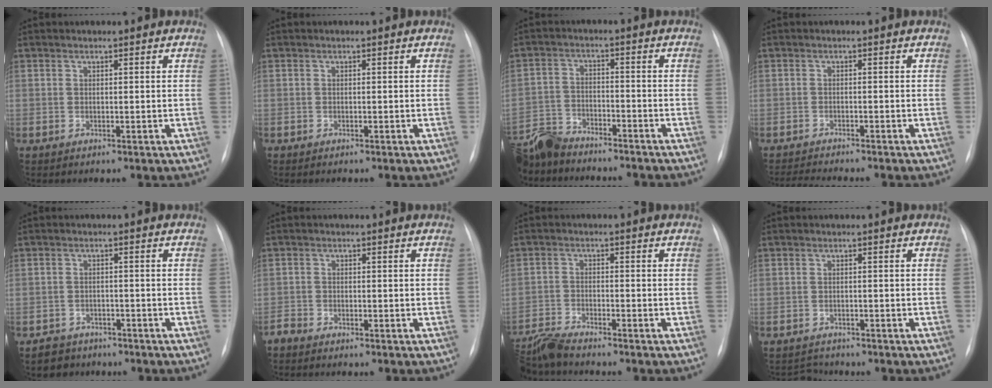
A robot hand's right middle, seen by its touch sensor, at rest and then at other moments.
{"total": 0.0}
{"total": 12.7, "force": [-11.5, 3.9, 3.7], "torque": [-0.086, 0.007, -0.195]}
{"total": 6.0, "force": [-5.6, -0.1, 2.2], "torque": [-0.031, -0.012, -0.085]}
{"total": 3.9, "force": [-3.0, 2.5, -0.2], "torque": [-0.001, 0.007, -0.049]}
{"total": 1.9, "force": [-1.9, 0.2, 0.2], "torque": [-0.003, -0.005, -0.035]}
{"total": 5.8, "force": [-5.6, -0.3, 1.6], "torque": [-0.031, -0.021, -0.106]}
{"total": 2.0, "force": [-1.9, 0.4, -0.7], "torque": [0.011, -0.009, -0.030]}